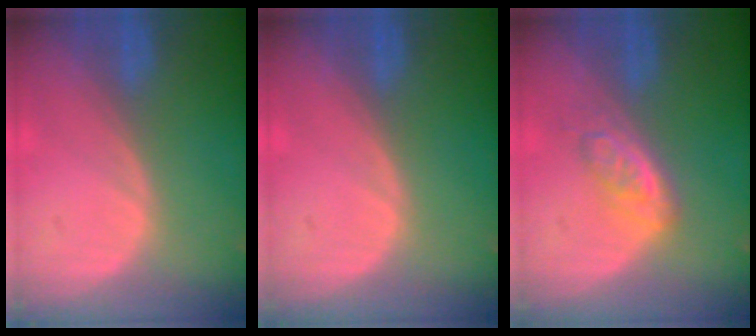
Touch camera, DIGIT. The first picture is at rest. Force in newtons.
{"total": 0.0}
{"total": 4.1, "press": 4.1, "slide": 0.5}